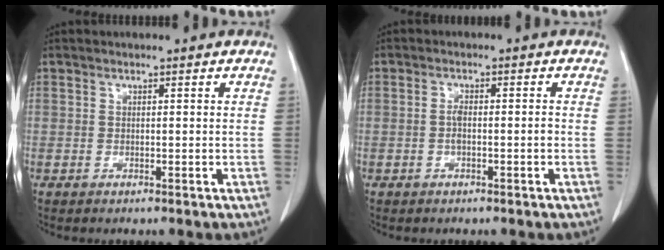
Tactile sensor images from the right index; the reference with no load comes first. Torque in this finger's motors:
{"motor_torque": [0.54, -0.30, 0.24, 0.06]}